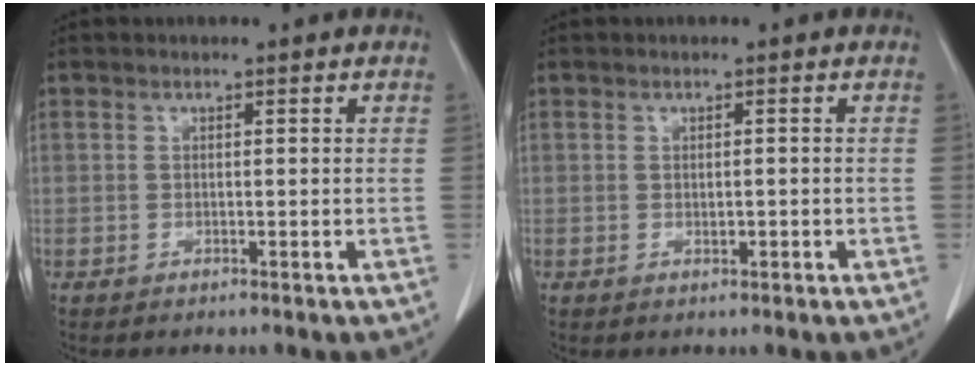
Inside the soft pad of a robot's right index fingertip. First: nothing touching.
{"total": 1.1, "force": [-0.2, 0.4, 1.0], "torque": [-0.016, -0.001, -0.001]}